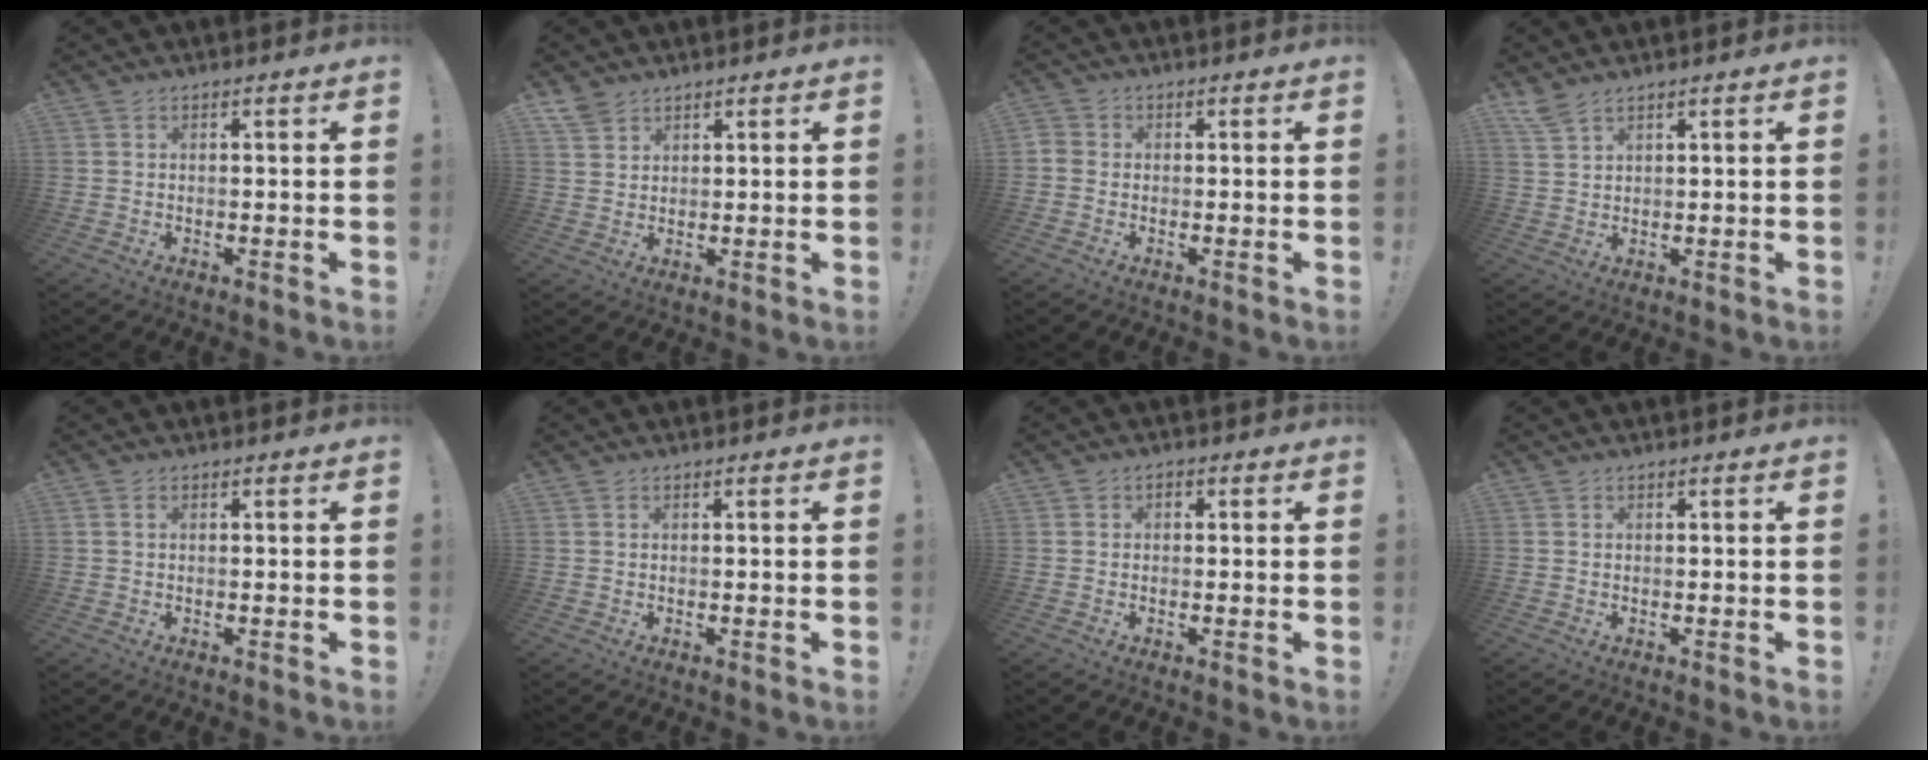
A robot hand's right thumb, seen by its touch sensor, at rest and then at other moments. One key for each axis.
{"total": 4.0, "fx": 3.3, "fy": 2.0, "fz": 1.1, "tx": -0.016, "ty": -0.020, "tz": 0.062}
{"total": 2.2, "fx": -0.7, "fy": 1.9, "fz": 0.9, "tx": -0.017, "ty": 0.009, "tz": -0.011}
{"total": 4.1, "fx": 3.3, "fy": 1.1, "fz": 2.0, "tx": -0.046, "ty": -0.015, "tz": 0.065}
{"total": 0.8, "fx": 0.3, "fy": 0.4, "fz": 0.6, "tx": -0.015, "ty": 0.004, "tz": 0.005}
{"total": 0.0}
{"total": 1.5, "fx": -0.5, "fy": 1.3, "fz": 0.5, "tx": -0.010, "ty": 0.008, "tz": -0.010}
{"total": 0.0}